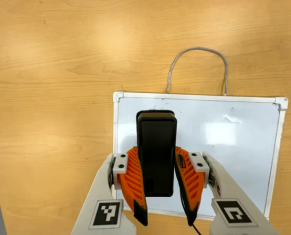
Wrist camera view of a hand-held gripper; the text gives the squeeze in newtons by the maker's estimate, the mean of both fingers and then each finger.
{"total": 8.6, "left": 6.4, "right": 10.8}